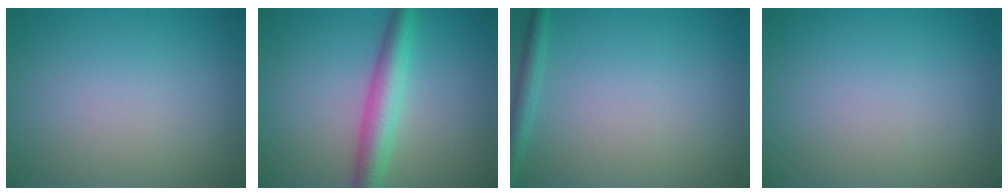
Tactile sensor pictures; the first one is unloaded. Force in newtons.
{"total": 4.3, "press": 4.3, "slide": 0.1}
{"total": 1.6, "press": 1.6, "slide": 0.1}
{"total": 0.0}